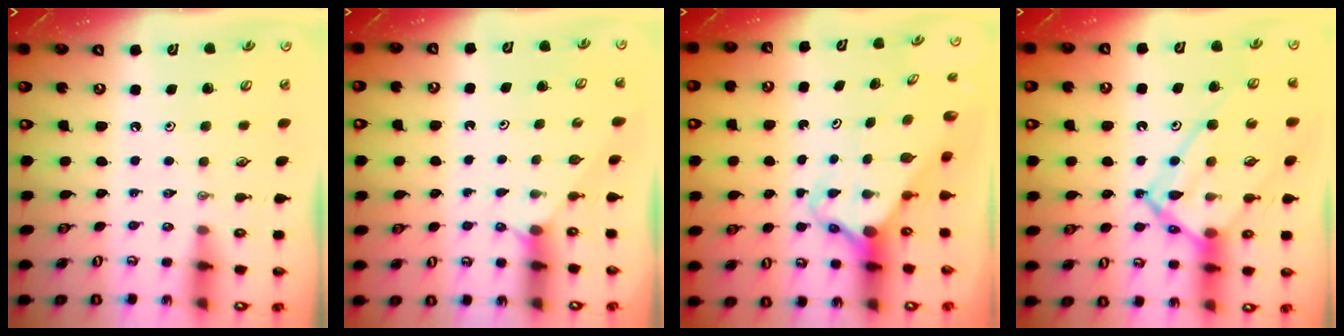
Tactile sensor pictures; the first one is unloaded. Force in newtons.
{"total": 3.0, "press": 2.9, "slide": 0.3}
{"total": 3.9, "press": 3.8, "slide": 0.2}
{"total": 15.8, "press": 15.8, "slide": 1.4}